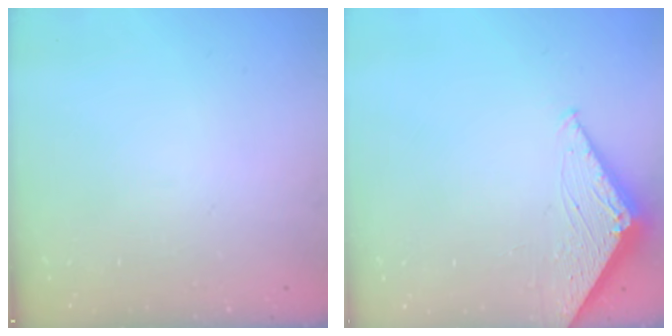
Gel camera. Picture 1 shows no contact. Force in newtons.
{"total": 3.0, "press": 2.9, "slide": 0.3}